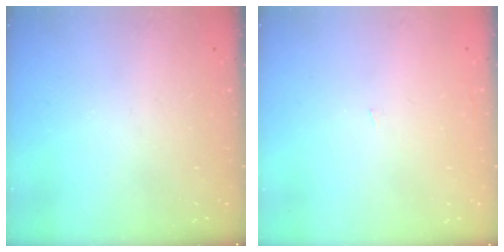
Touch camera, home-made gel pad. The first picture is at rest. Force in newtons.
{"total": 0.9, "press": 0.9, "slide": 0.0}